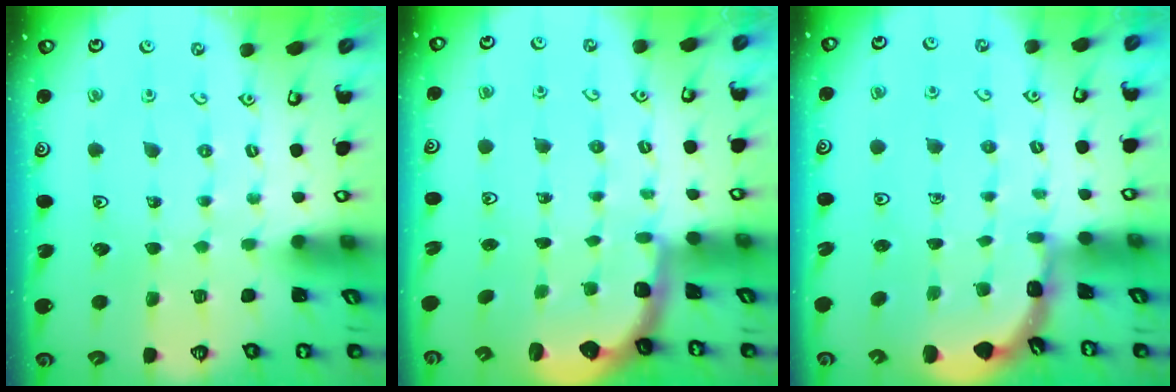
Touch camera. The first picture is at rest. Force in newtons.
{"total": 2.3, "press": 1.7, "slide": 1.5}
{"total": 1.7, "press": 1.7, "slide": 0.0}